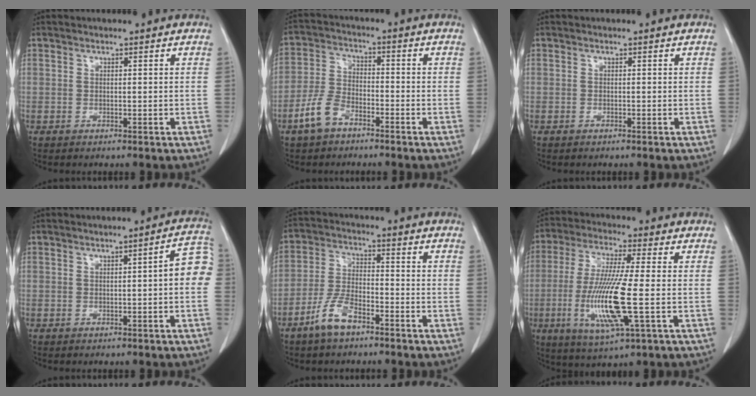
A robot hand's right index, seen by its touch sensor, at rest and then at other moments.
{"total": 6.7, "force": [-4.2, 3.6, 3.8], "torque": [-0.098, 0.006, -0.085]}
{"total": 0.0}
{"total": 5.4, "force": [-0.1, 1.0, 5.3], "torque": [-0.057, 0.018, -0.008]}
{"total": 7.0, "force": [-4.7, 2.5, 4.6], "torque": [-0.106, 0.000, -0.094]}
{"total": 13.8, "force": [-2.9, 0.9, 13.4], "torque": [-0.279, -0.021, -0.056]}